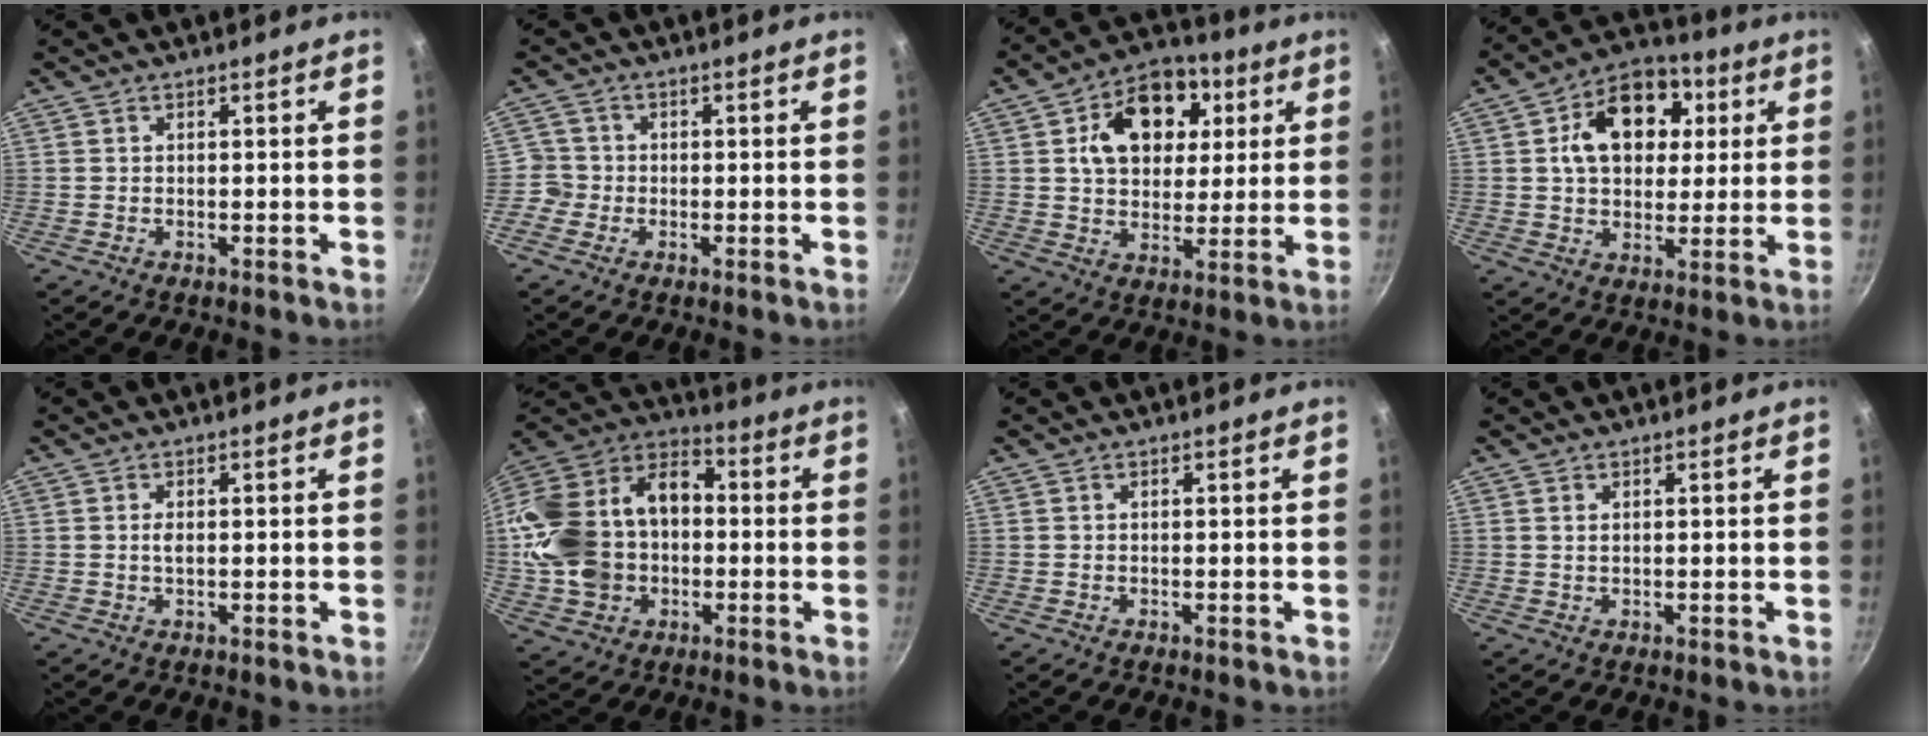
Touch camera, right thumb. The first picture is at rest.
{"total": 3.3, "force": [-1.3, 3.1, 0.3], "torque": [0.017, 0.015, -0.031]}
{"total": 16.4, "force": [4.8, 11.7, 10.4], "torque": [-0.124, 0.005, 0.067]}
{"total": 16.1, "force": [4.0, 11.6, 10.5], "torque": [-0.128, 0.011, 0.051]}
{"total": 1.5, "force": [0.1, 0.7, 1.3], "torque": [-0.026, 0.001, 0.001]}
{"total": 25.1, "force": [-1.7, 18.8, 16.6], "torque": [-0.320, 0.061, -0.029]}
{"total": 0.0}
{"total": 1.0, "force": [0.3, 0.6, 0.8], "torque": [-0.014, 0.001, 0.006]}